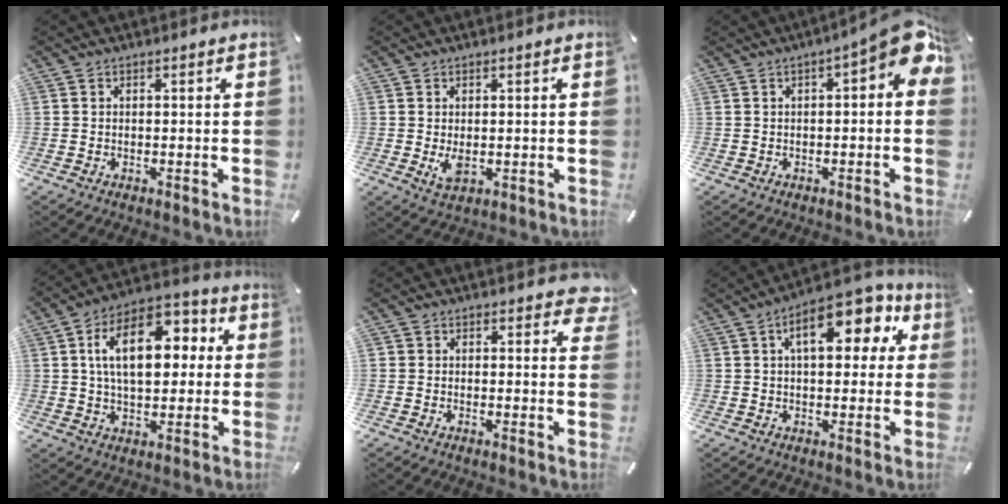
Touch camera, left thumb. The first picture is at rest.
{"total": 3.4, "force": [-0.1, 2.0, 2.8], "torque": [-0.056, -0.007, -0.003]}
{"total": 7.5, "force": [1.8, 2.5, 6.8], "torque": [-0.085, -0.024, 0.028]}
{"total": 16.4, "force": [3.7, 10.0, 12.5], "torque": [-0.215, 0.005, 0.062]}
{"total": 3.3, "force": [1.8, 2.1, 1.8], "torque": [-0.006, -0.007, 0.028]}
{"total": 13.4, "force": [5.4, 6.7, 10.2], "torque": [-0.142, -0.014, 0.085]}